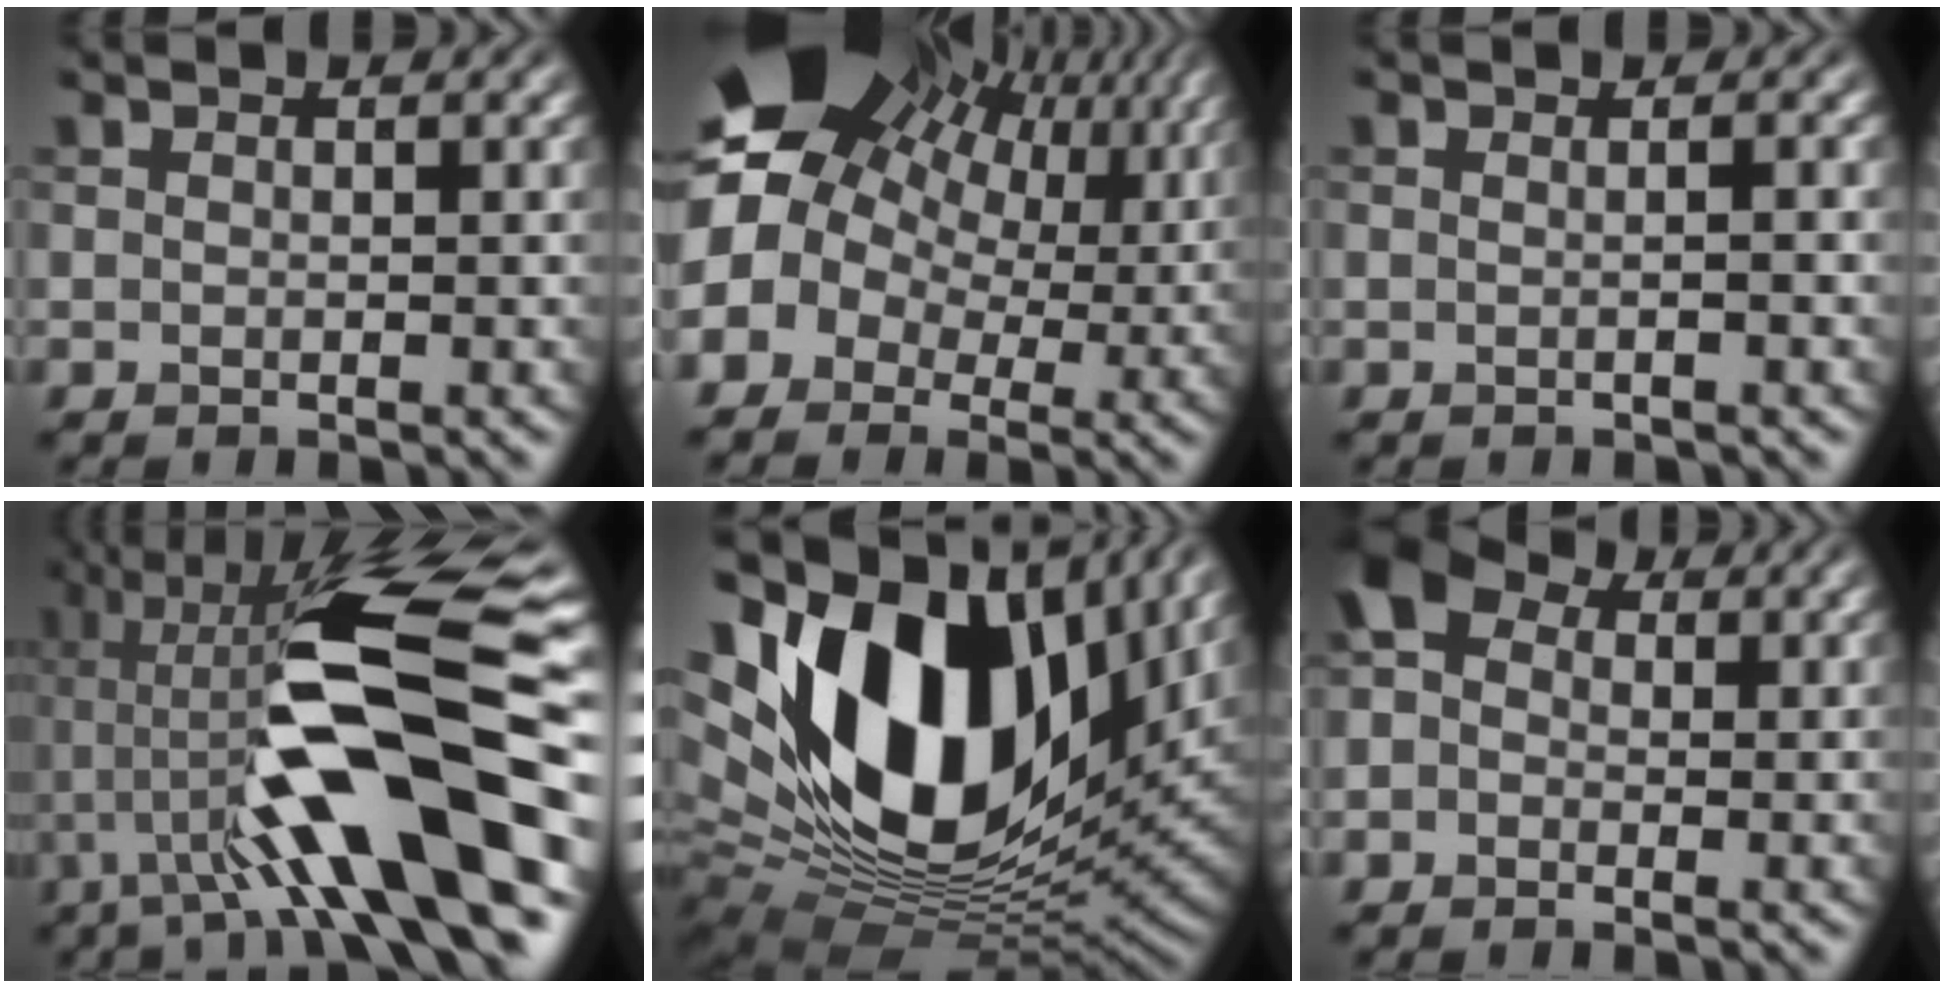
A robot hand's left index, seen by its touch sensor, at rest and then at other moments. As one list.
[{"total": 17.7, "force": [5.8, 12.5, 11.1], "torque": [-0.219, 0.032, 0.094]}, {"total": 1.0, "force": [0.0, 0.3, 1.0], "torque": [-0.011, -0.003, -0.008]}, {"total": 14.9, "force": [-1.8, 3.4, 14.4], "torque": [-0.231, 0.027, -0.039]}, {"total": 18.4, "force": [5.6, 11.1, 13.5], "torque": [-0.258, 0.008, 0.099]}, {"total": 4.1, "force": [0.6, 3.3, 2.4], "torque": [-0.049, 0.014, -0.002]}]